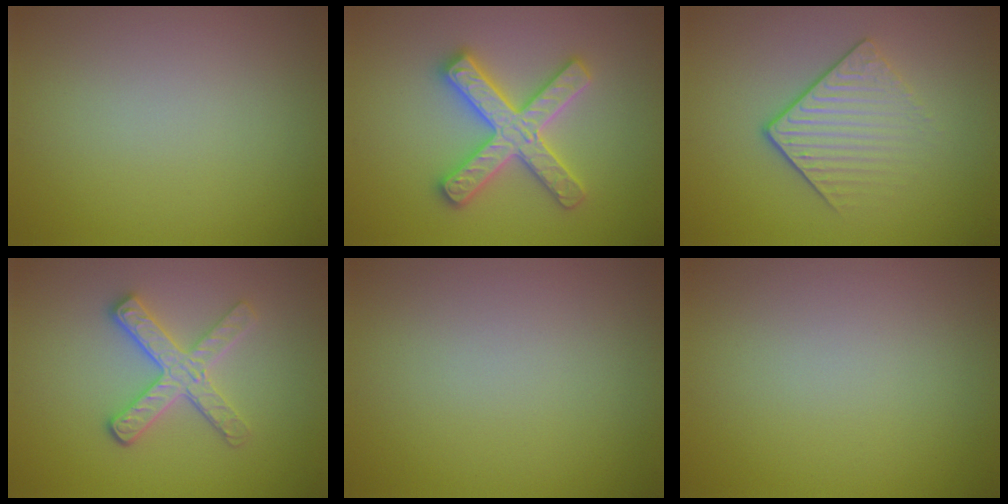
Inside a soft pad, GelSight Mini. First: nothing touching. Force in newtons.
{"total": 5.0, "press": 5.0, "slide": 0.8}
{"total": 4.1, "press": 2.7, "slide": 3.2}
{"total": 3.6, "press": 3.1, "slide": 1.7}
{"total": 0.0}
{"total": 0.0}